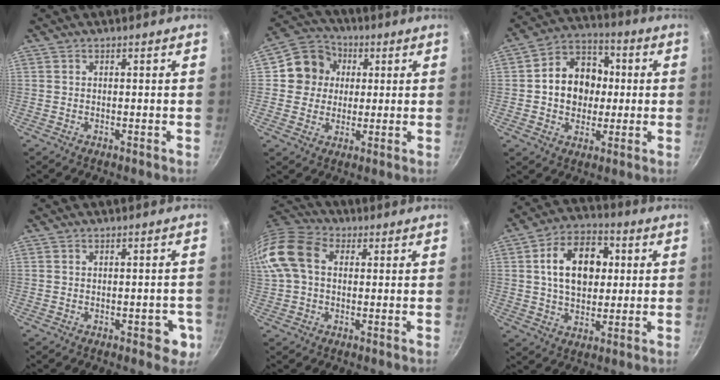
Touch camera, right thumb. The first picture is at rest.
{"total": 9.6, "force": [1.8, 8.9, 3.2], "torque": [-0.018, 0.013, 0.016]}
{"total": 13.5, "force": [0.5, 11.0, 7.8], "torque": [-0.086, 0.021, -0.002]}
{"total": 4.5, "force": [-1.5, 2.4, 3.4], "torque": [-0.016, 0.012, -0.017]}
{"total": 12.7, "force": [2.0, 8.8, 8.9], "torque": [-0.169, 0.024, 0.020]}
{"total": 14.9, "force": [2.6, 10.1, 10.6], "torque": [-0.136, 0.012, 0.035]}